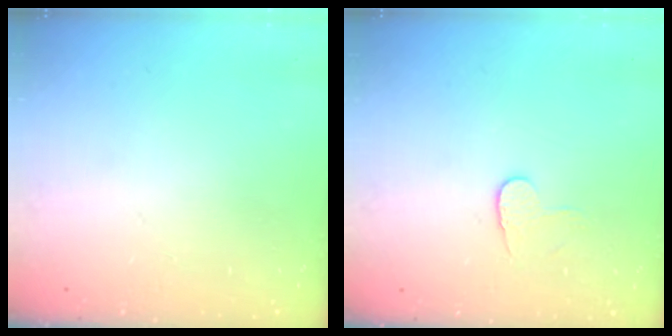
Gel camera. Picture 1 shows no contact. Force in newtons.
{"total": 3.7, "press": 3.7, "slide": 0.3}